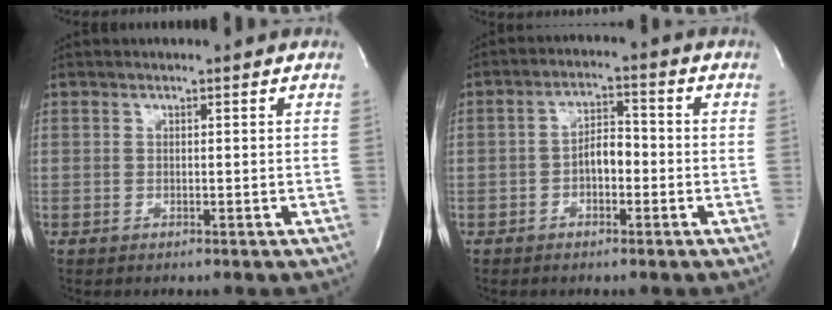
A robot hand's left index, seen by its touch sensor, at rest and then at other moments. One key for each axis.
{"total": 4.5, "fx": -1.2, "fy": 2.2, "fz": 3.8, "tx": -0.063, "ty": 0.015, "tz": -0.021}